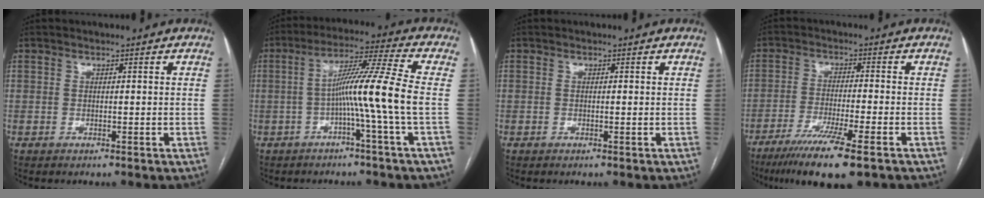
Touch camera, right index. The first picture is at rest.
{"total": 10.3, "force": [-2.0, -2.5, 9.8], "torque": [-0.172, 0.010, -0.038]}
{"total": 0.0}
{"total": 11.4, "force": [-7.6, 0.2, 8.5], "torque": [-0.141, -0.030, -0.120]}